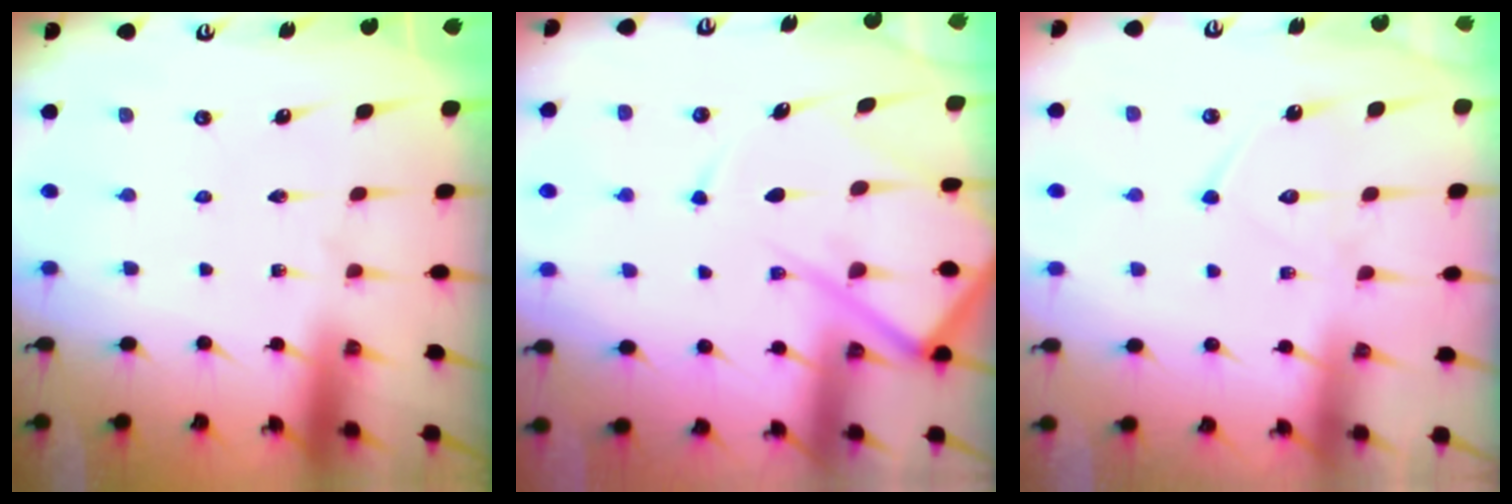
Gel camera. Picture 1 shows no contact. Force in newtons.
{"total": 13.1, "press": 13.1, "slide": 1.2}
{"total": 9.6, "press": 9.6, "slide": 0.8}